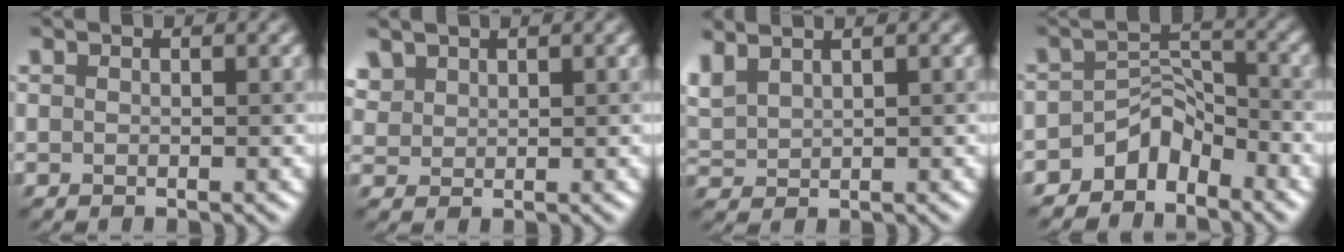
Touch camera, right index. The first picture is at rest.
{"total": 1.9, "force": [1.6, 1.0, 0.5], "torque": [-0.018, 0.006, 0.039]}
{"total": 3.0, "force": [2.2, 1.0, 1.8], "torque": [-0.058, 0.017, 0.055]}
{"total": 3.9, "force": [-3.0, 2.1, 1.6], "torque": [-0.013, 0.011, -0.057]}